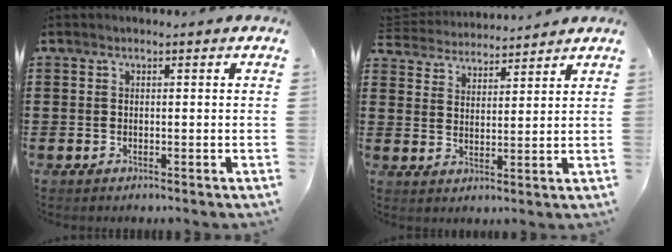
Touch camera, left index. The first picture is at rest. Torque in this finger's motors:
{"motor_torque": [0.30, 0.31, -0.30, -0.10]}